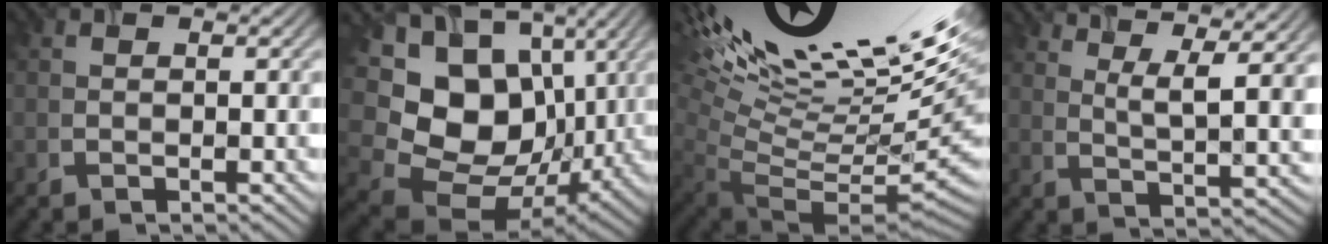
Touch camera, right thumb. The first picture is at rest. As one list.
[{"total": 16.4, "force": [1.4, 12.7, 10.3], "torque": [-0.247, -0.018, 0.053]}, {"total": 16.8, "force": [7.4, 5.1, 14.2], "torque": [-0.178, 0.038, 0.155]}, {"total": 9.0, "force": [6.1, 2.1, 6.3], "torque": [-0.114, 0.004, 0.100]}]